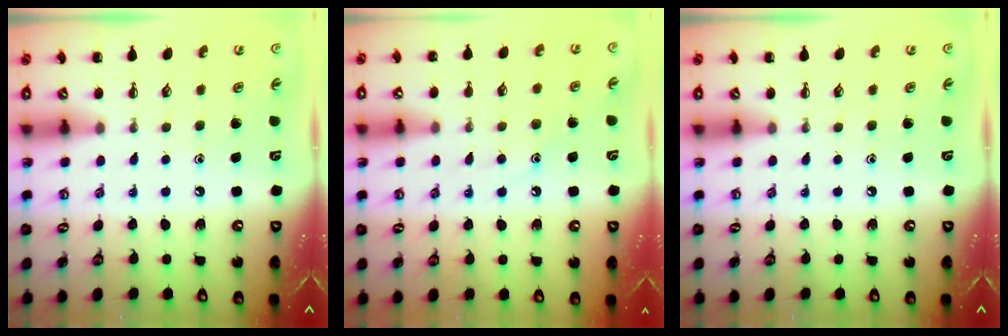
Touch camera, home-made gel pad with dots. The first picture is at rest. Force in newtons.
{"total": 8.3, "press": 8.2, "slide": 1.4}
{"total": 0.0}